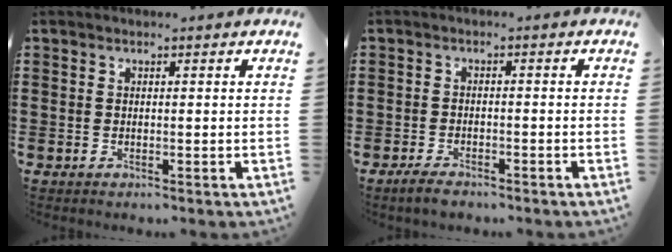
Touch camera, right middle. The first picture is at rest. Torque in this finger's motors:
{"motor_torque": [1.37, -0.56, 0.18, 0.09]}